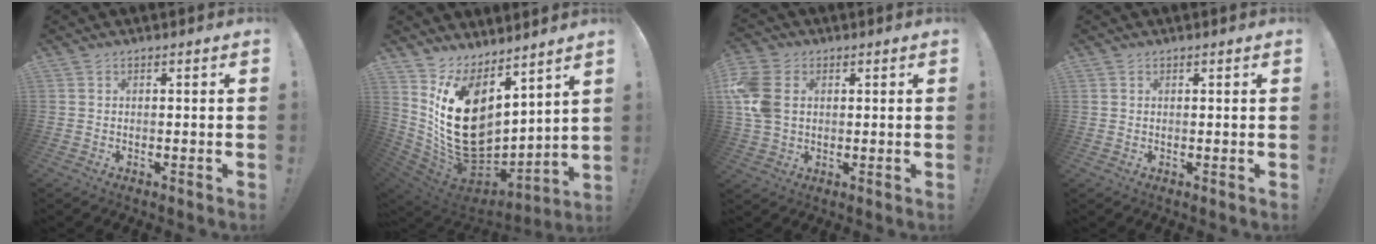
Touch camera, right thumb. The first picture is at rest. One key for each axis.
{"total": 20.3, "fx": 3.9, "fy": 14.0, "fz": 14.2, "tx": -0.260, "ty": -0.036, "tz": 0.092}
{"total": 11.3, "fx": 1.9, "fy": 8.5, "fz": 7.3, "tx": -0.152, "ty": 0.002, "tz": 0.040}
{"total": 1.1, "fx": 0.7, "fy": 0.9, "fz": -0.1, "tx": 0.010, "ty": -0.004, "tz": 0.011}